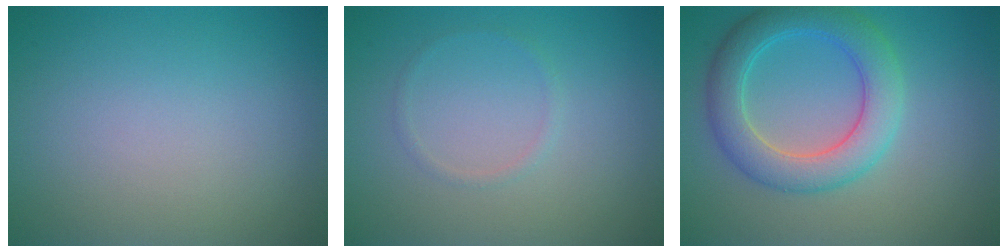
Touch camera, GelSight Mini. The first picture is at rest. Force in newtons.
{"total": 0.7, "press": 0.7, "slide": 0.1}
{"total": 5.5, "press": 5.5, "slide": 0.4}